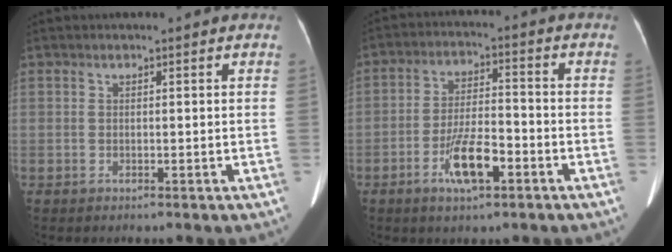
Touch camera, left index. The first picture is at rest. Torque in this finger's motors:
{"motor_torque": [0.38, 0.23, 0.21, 0.07]}